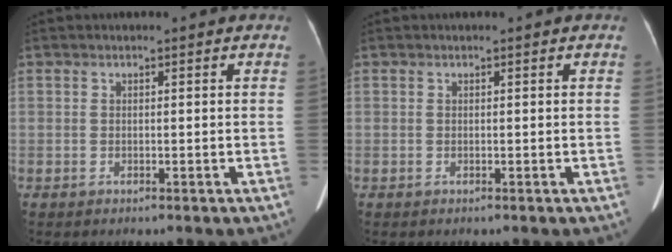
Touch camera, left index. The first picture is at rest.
{"total": 0.0}